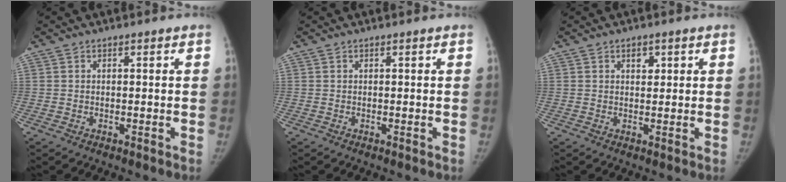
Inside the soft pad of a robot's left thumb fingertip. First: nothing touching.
{"total": 0.0}
{"total": 2.1, "force": [1.0, 1.3, 1.3], "torque": [-0.009, -0.004, 0.016]}